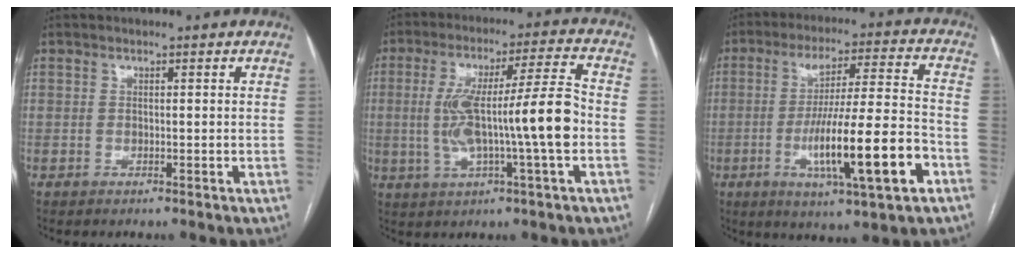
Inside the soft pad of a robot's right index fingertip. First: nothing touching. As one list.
[{"total": 13.8, "force": [-1.5, 0.3, 13.7], "torque": [-0.253, 0.019, -0.025]}, {"total": 16.9, "force": [-5.6, 0.4, 15.9], "torque": [-0.276, -0.010, -0.086]}]